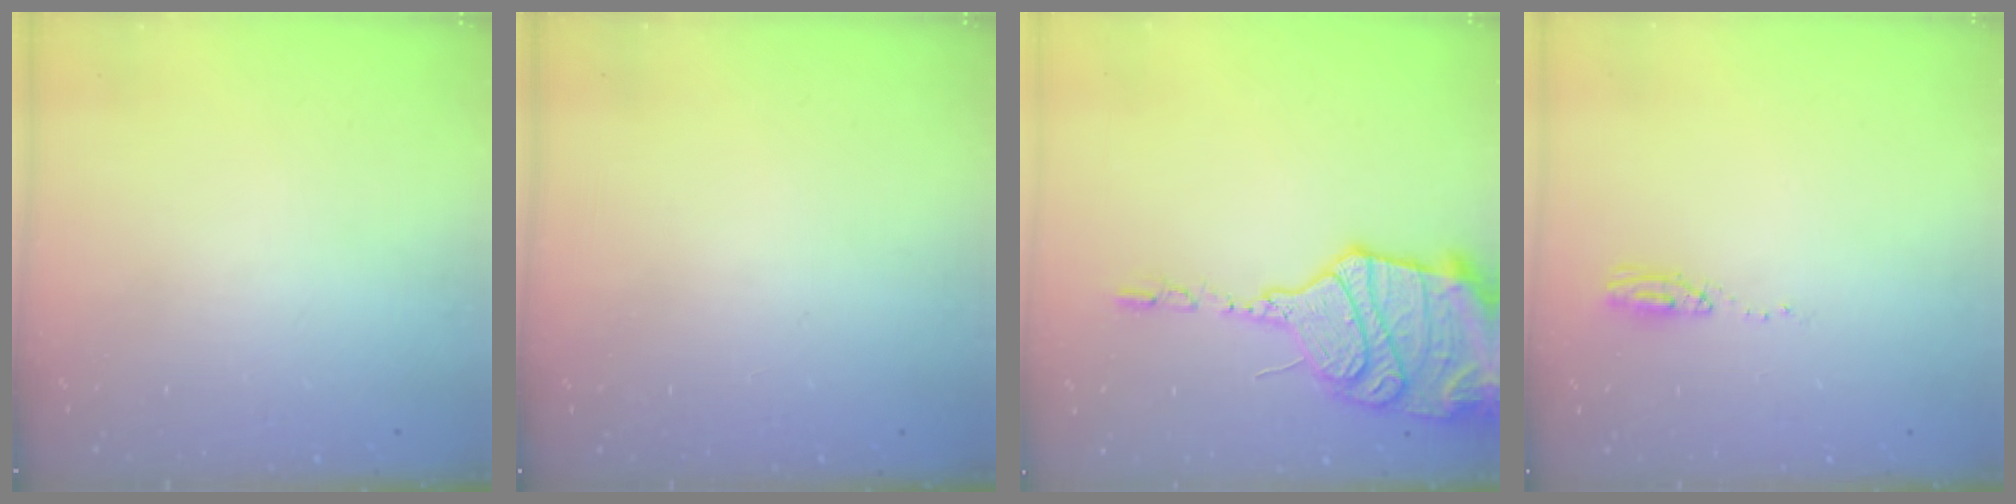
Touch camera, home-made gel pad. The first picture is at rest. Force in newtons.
{"total": 0.0}
{"total": 20.5, "press": 19.8, "slide": 5.4}
{"total": 3.9, "press": 3.7, "slide": 1.2}